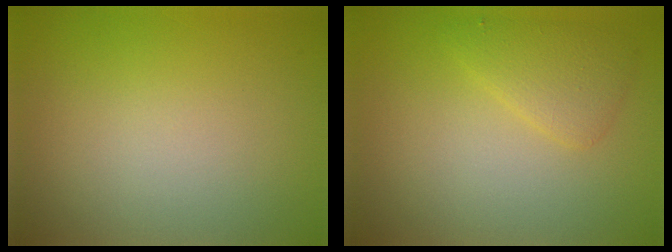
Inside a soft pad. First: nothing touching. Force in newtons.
{"total": 2.1, "press": 2.1, "slide": 0.1}